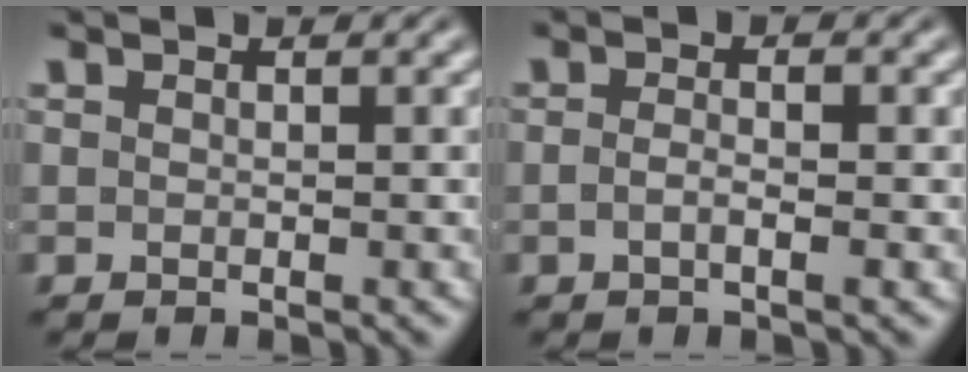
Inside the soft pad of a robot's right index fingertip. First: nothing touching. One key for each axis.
{"total": 1.6, "fx": -0.8, "fy": -0.2, "fz": 1.4, "tx": -0.024, "ty": -0.006, "tz": -0.012}